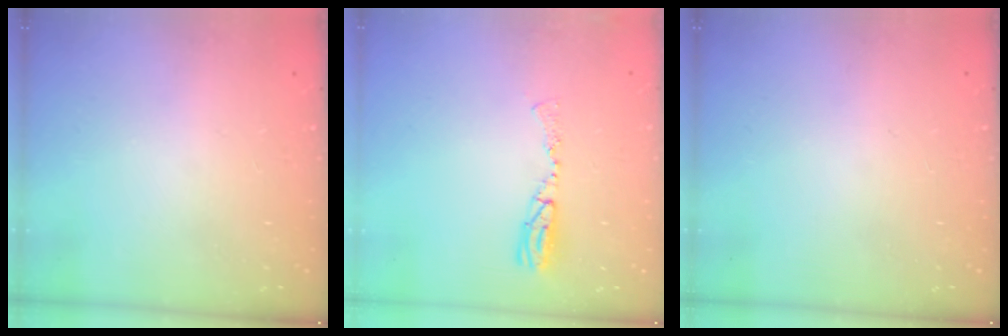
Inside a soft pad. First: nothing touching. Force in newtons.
{"total": 6.9, "press": 6.7, "slide": 1.8}
{"total": 0.0}